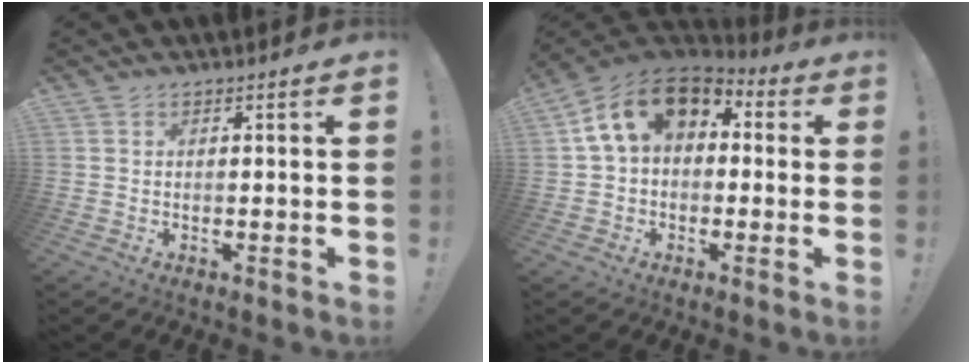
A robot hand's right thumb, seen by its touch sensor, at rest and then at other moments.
{"total": 15.1, "force": [5.1, 9.5, 10.5], "torque": [-0.178, -0.001, 0.092]}